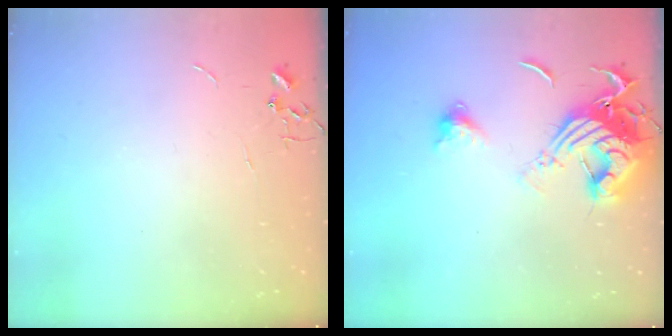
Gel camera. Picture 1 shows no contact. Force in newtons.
{"total": 15.6, "press": 15.4, "slide": 1.9}